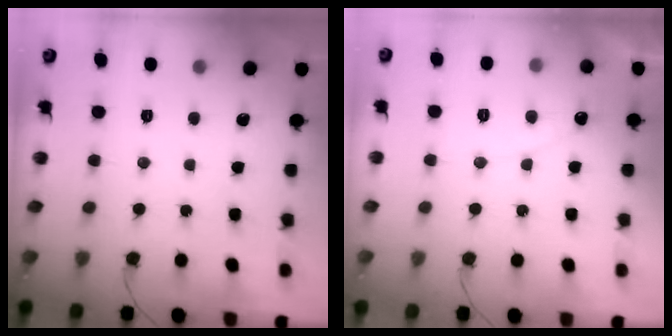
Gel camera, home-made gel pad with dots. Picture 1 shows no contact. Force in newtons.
{"total": 4.5, "press": 4.5, "slide": 0.4}